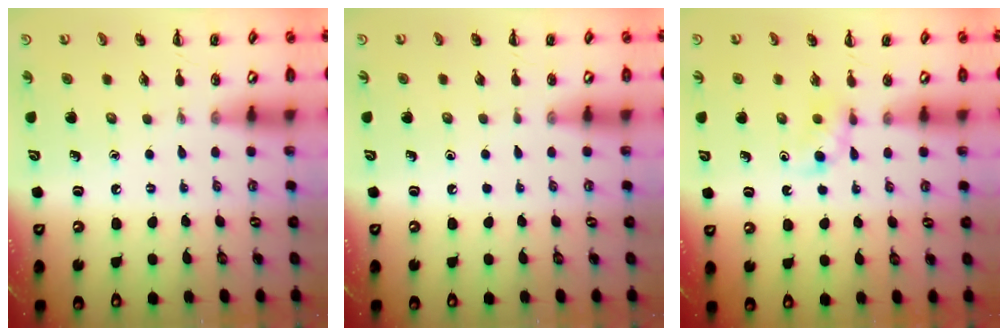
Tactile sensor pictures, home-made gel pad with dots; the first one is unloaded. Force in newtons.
{"total": 0.0}
{"total": 3.1, "press": 2.8, "slide": 1.2}